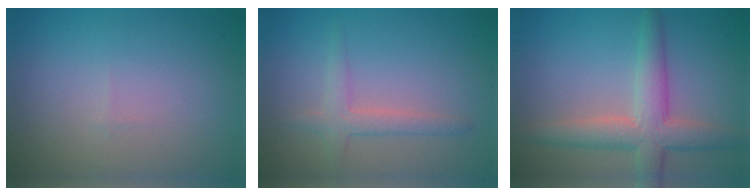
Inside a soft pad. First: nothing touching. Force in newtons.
{"total": 2.2, "press": 2.2, "slide": 0.1}
{"total": 4.9, "press": 4.9, "slide": 0.2}